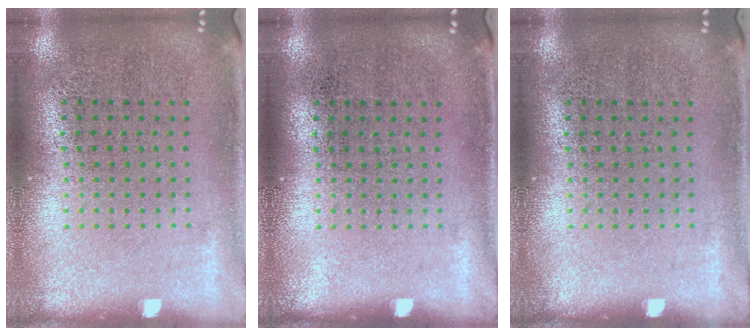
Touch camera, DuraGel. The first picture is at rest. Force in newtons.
{"total": 0.0}
{"total": 0.0}